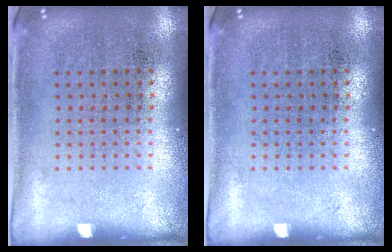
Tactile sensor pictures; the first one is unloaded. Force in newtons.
{"total": 0.0}